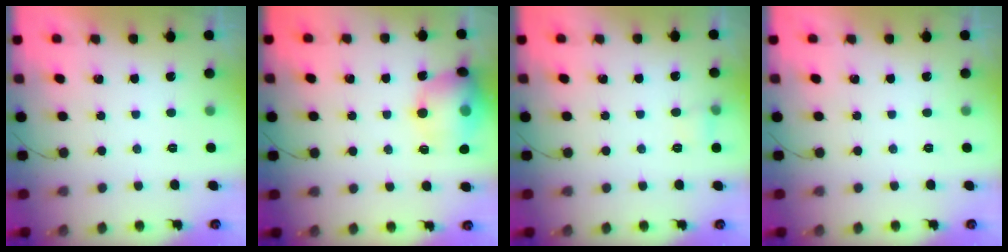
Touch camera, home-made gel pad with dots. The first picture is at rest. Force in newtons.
{"total": 14.9, "press": 14.6, "slide": 3.1}
{"total": 7.0, "press": 3.3, "slide": 6.1}
{"total": 0.0}